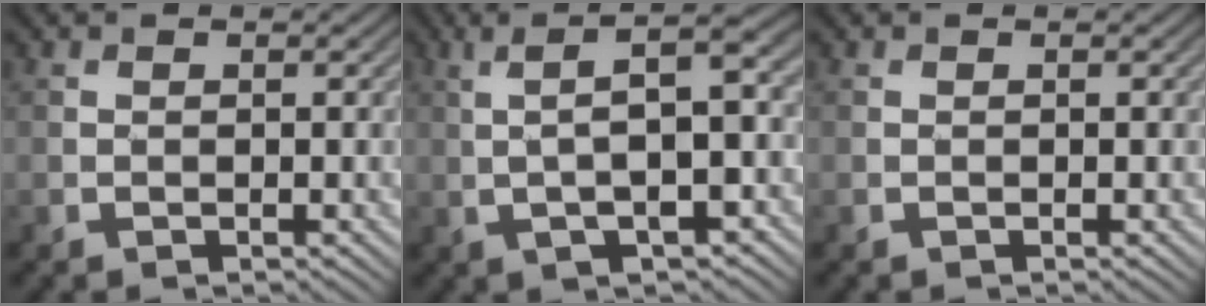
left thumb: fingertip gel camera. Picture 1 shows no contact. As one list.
[{"total": 7.6, "force": [0.5, 1.8, 7.4], "torque": [-0.132, 0.021, 0.004]}, {"total": 0.0}]